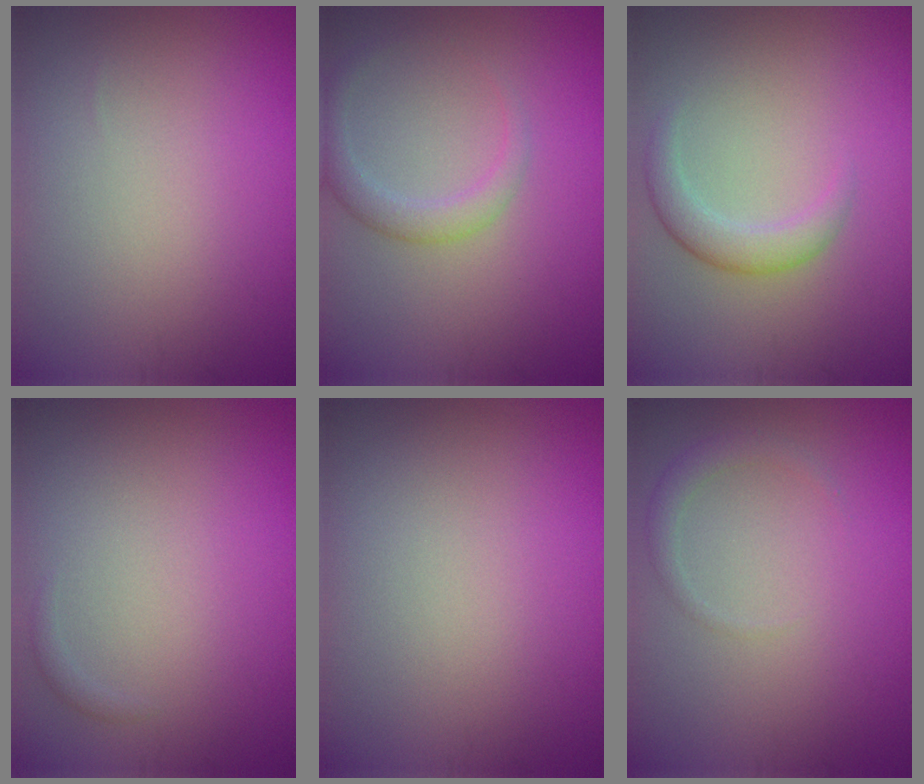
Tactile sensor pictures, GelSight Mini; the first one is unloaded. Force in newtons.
{"total": 2.4, "press": 2.4, "slide": 0.2}
{"total": 2.4, "press": 2.4, "slide": 0.1}
{"total": 0.6, "press": 0.6, "slide": 0.0}
{"total": 0.0}
{"total": 1.3, "press": 1.3, "slide": 0.1}